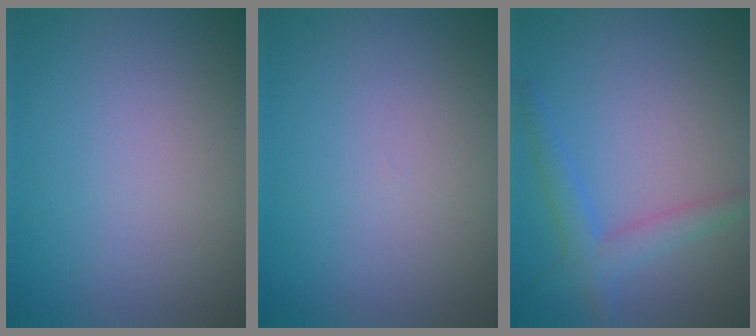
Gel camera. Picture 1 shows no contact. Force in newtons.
{"total": 0.0}
{"total": 2.7, "press": 2.7, "slide": 0.1}